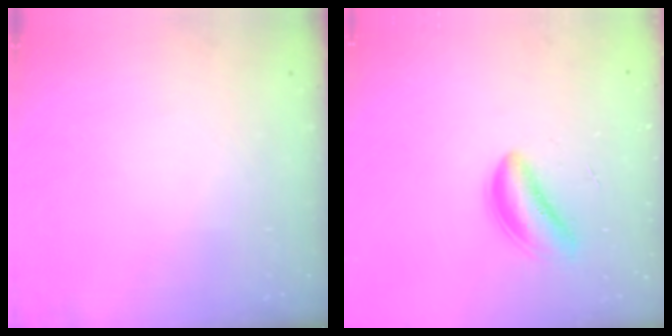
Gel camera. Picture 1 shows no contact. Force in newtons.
{"total": 4.6, "press": 4.3, "slide": 1.7}